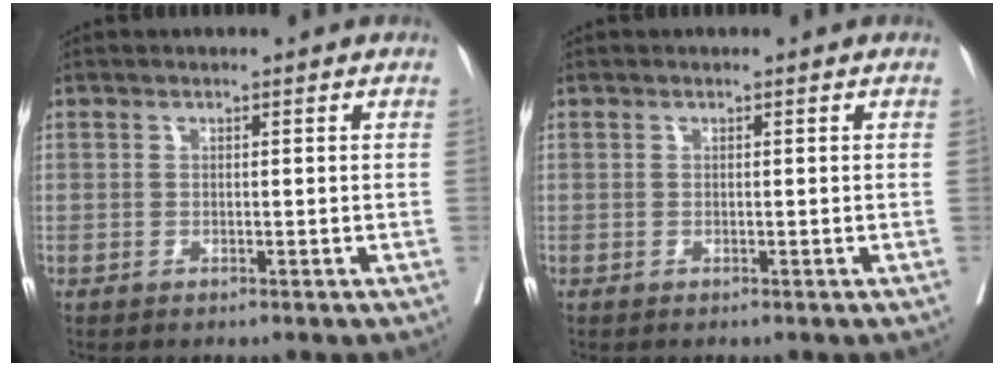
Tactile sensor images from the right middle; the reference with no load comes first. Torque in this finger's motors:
{"motor_torque": [0.00, -0.01, 0.00, 0.00]}